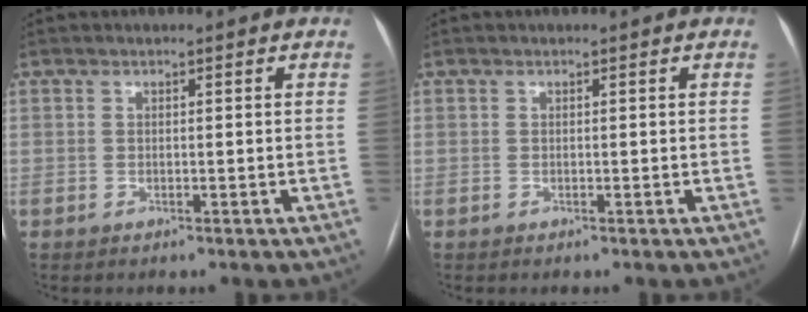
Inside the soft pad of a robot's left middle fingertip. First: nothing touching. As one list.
[{"total": 0.0}]